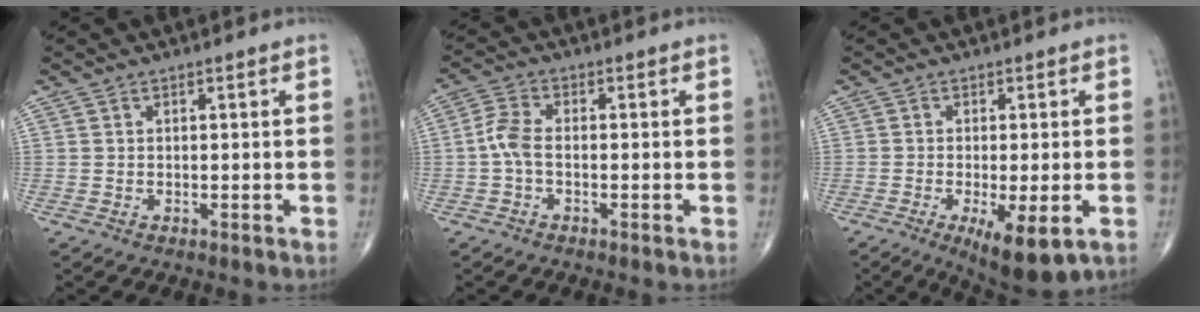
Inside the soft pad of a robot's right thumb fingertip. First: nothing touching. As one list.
[{"total": 4.2, "force": [-0.9, 2.1, 3.5], "torque": [-0.078, 0.012, -0.026]}, {"total": 9.2, "force": [-3.4, 2.6, 8.1], "torque": [-0.122, -0.015, -0.048]}]